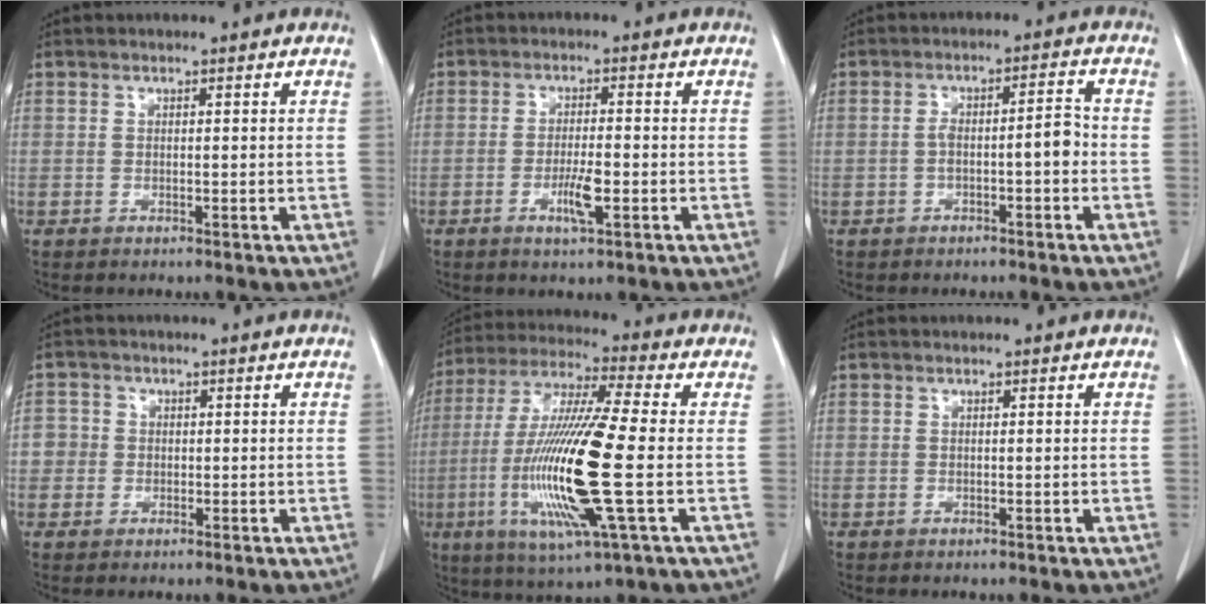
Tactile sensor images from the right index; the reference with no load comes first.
{"total": 4.3, "force": [-1.5, 0.6, 4.0], "torque": [-0.073, -0.002, -0.025]}
{"total": 4.3, "force": [-1.3, 0.9, 4.0], "torque": [-0.061, 0.023, -0.015]}
{"total": 2.7, "force": [-0.3, 2.7, 0.1], "torque": [0.013, 0.012, -0.009]}
{"total": 18.4, "force": [-3.2, 0.7, 18.1], "torque": [-0.376, -0.013, -0.062]}
{"total": 0.0}